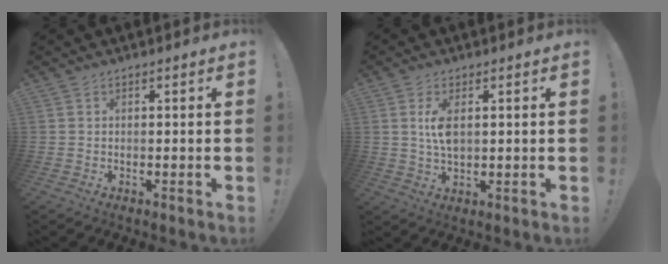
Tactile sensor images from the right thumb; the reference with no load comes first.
{"total": 5.6, "force": [1.1, 2.6, 4.9], "torque": [-0.080, -0.006, 0.013]}